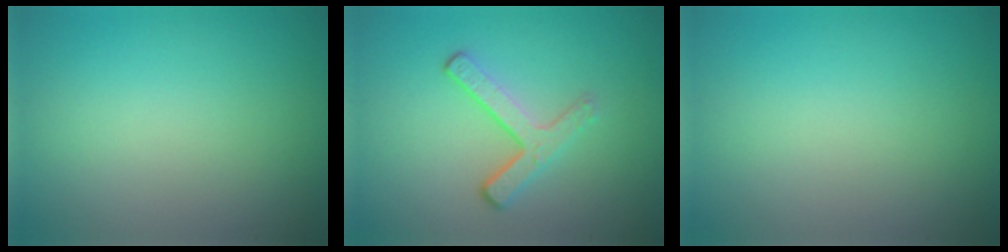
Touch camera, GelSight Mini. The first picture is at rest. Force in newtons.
{"total": 3.2, "press": 2.5, "slide": 2.0}
{"total": 0.0}